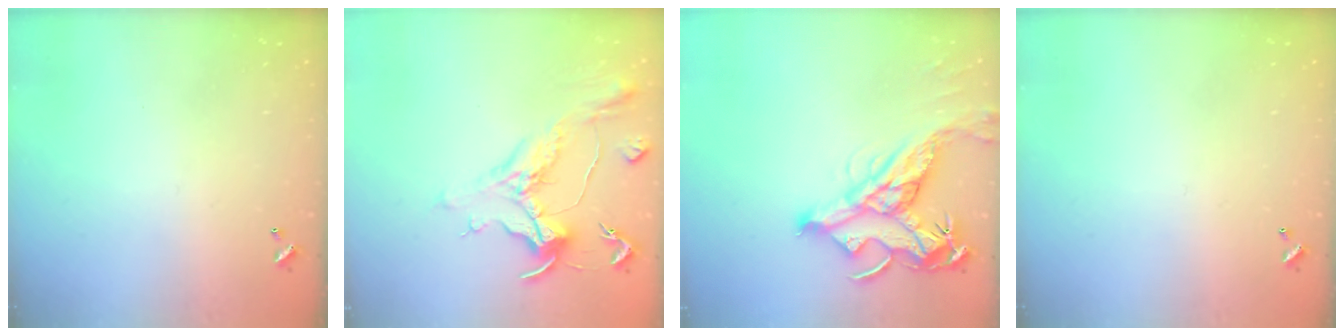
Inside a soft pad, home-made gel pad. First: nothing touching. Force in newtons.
{"total": 1.6, "press": 1.5, "slide": 0.6}
{"total": 14.7, "press": 14.5, "slide": 2.1}
{"total": 0.0}